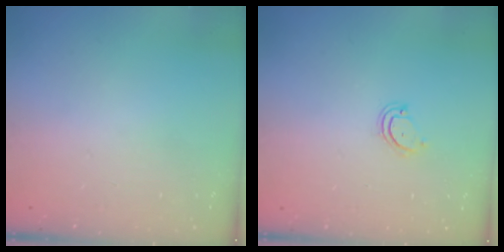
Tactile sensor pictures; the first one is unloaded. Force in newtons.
{"total": 3.6, "press": 3.6, "slide": 0.3}